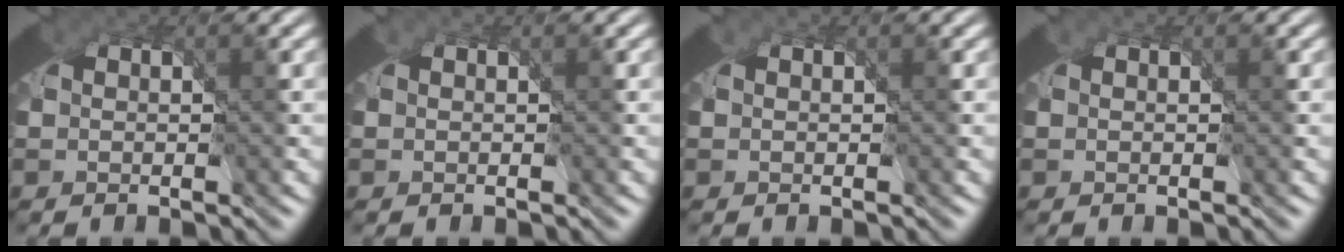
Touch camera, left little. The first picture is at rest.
{"total": 0.0}
{"total": 0.0}
{"total": 0.0}